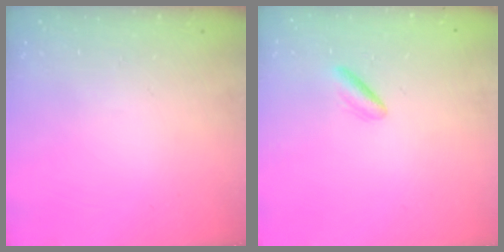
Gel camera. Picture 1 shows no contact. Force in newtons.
{"total": 2.9, "press": 2.7, "slide": 1.1}